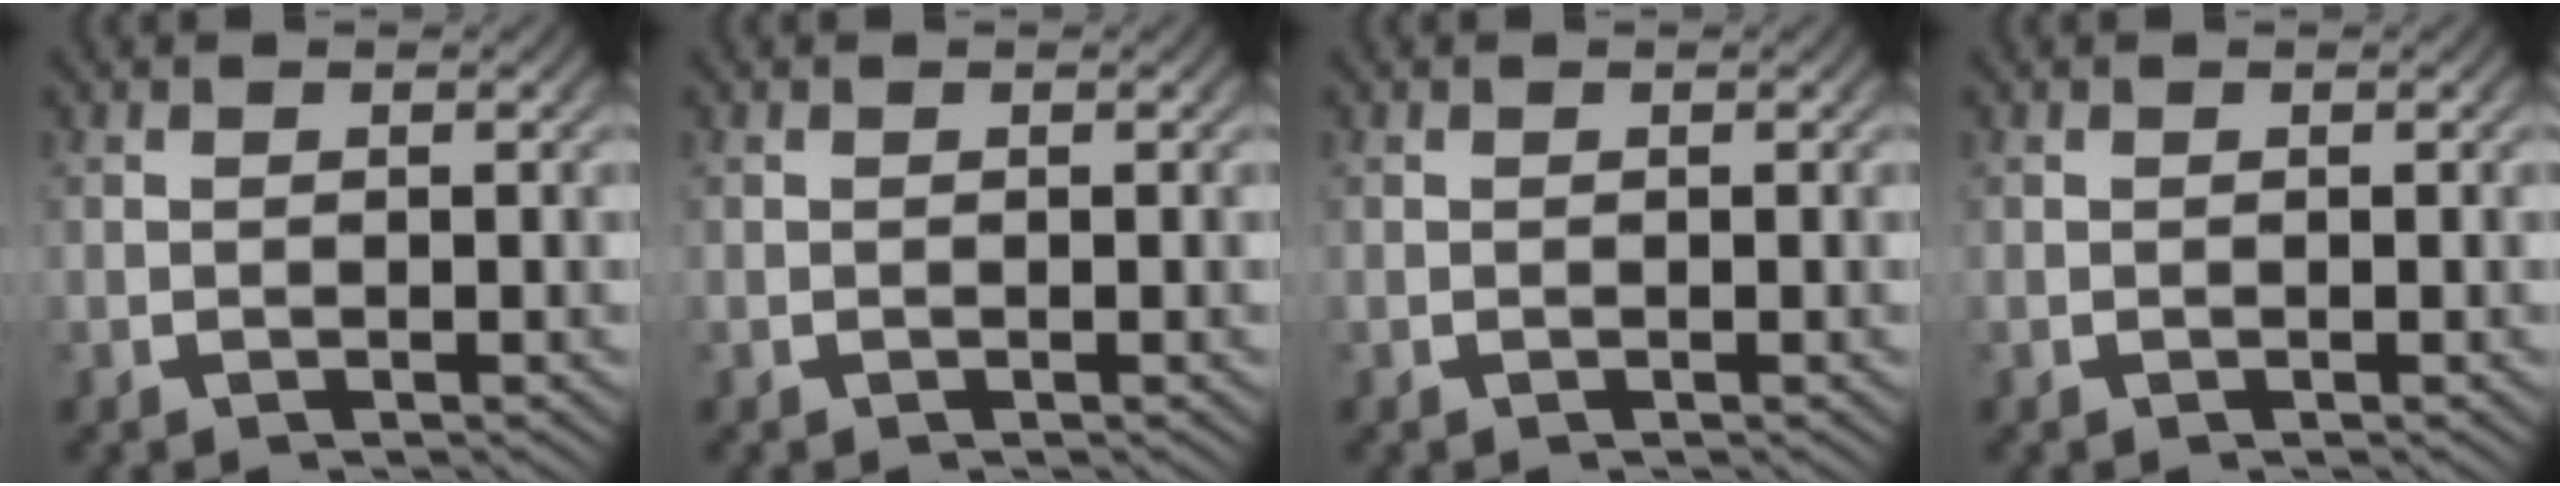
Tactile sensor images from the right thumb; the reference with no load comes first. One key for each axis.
{"total": 0.0}
{"total": 0.0}
{"total": 0.0}